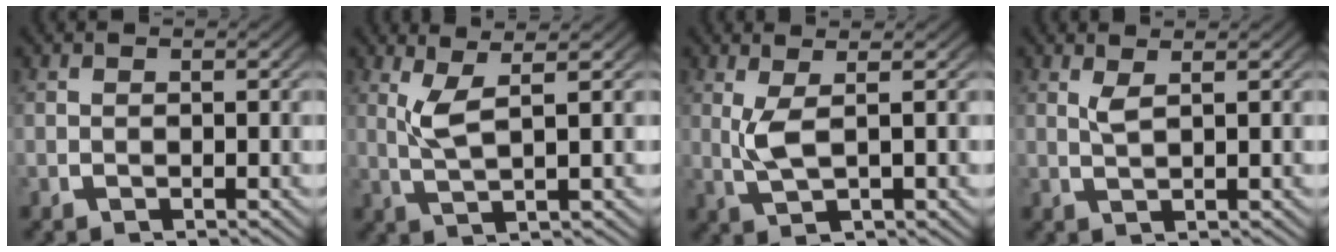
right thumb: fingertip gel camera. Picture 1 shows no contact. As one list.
[{"total": 3.9, "force": [1.8, 0.9, 3.3], "torque": [-0.074, -0.005, 0.041]}, {"total": 3.3, "force": [0.9, 1.1, 3.0], "torque": [-0.073, -0.007, 0.028]}, {"total": 1.7, "force": [1.3, 0.1, 1.1], "torque": [-0.025, -0.003, 0.031]}]